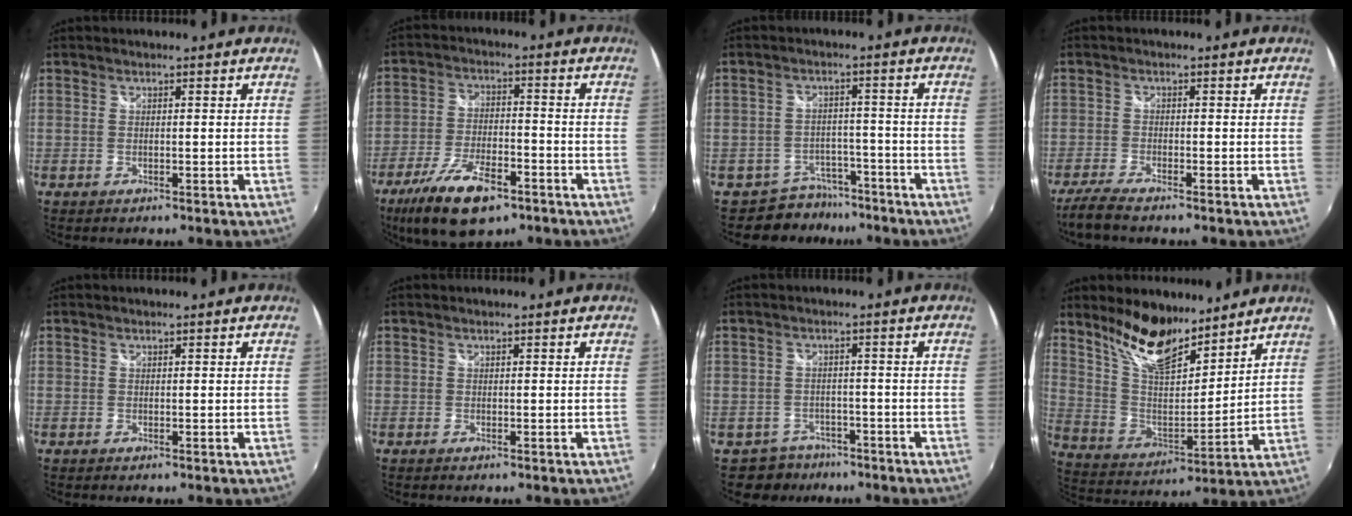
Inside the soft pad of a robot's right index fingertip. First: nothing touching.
{"total": 14.3, "force": [-8.9, 5.9, 9.5], "torque": [-0.207, -0.027, -0.159]}
{"total": 6.9, "force": [-5.5, 4.1, -0.1], "torque": [-0.007, 0.020, -0.081]}
{"total": 4.7, "force": [-4.0, 0.6, 2.3], "torque": [-0.072, -0.015, -0.079]}
{"total": 0.0}
{"total": 0.0}
{"total": 5.1, "force": [-3.6, 3.6, -0.2], "torque": [-0.008, 0.016, -0.059]}
{"total": 14.7, "force": [11.2, 5.1, 7.9], "torque": [-0.151, -0.005, 0.215]}